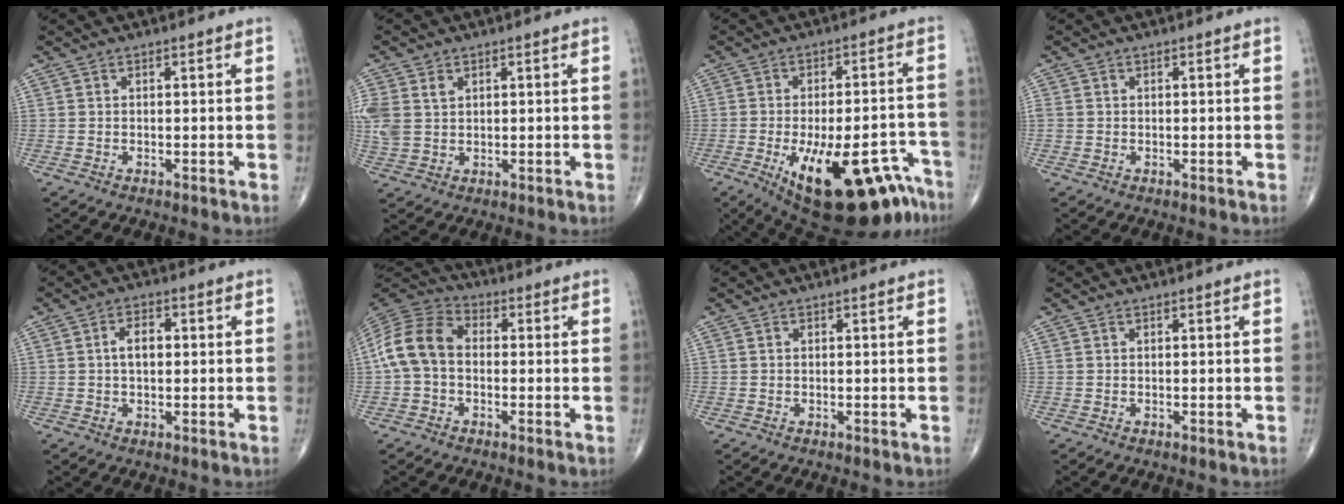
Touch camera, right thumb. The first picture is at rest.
{"total": 7.2, "force": [2.1, 5.2, 4.4], "torque": [-0.108, 0.004, 0.053]}
{"total": 22.4, "force": [-12.9, 8.4, 16.3], "torque": [-0.168, 0.054, -0.175]}
{"total": 1.0, "force": [0.0, 0.9, 0.4], "torque": [-0.008, 0.002, 0.001]}
{"total": 4.2, "force": [0.4, 2.4, 3.4], "torque": [-0.056, 0.008, 0.004]}
{"total": 11.2, "force": [-0.6, 8.0, 7.8], "torque": [-0.150, 0.032, -0.025]}
{"total": 0.0}
{"total": 0.0}